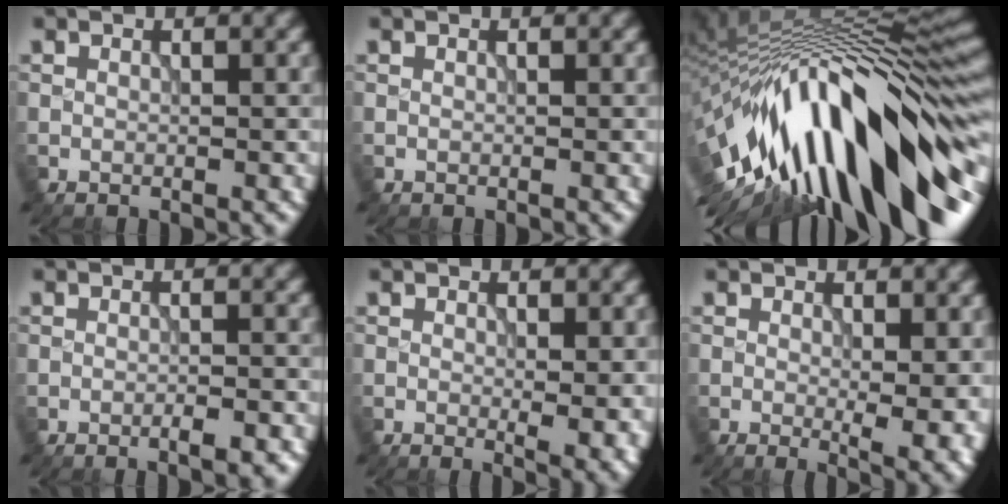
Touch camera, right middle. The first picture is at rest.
{"total": 0.0}
{"total": 17.8, "force": [-4.6, 6.6, 15.9], "torque": [-0.239, 0.013, -0.086]}
{"total": 2.2, "force": [-1.3, 0.4, 1.7], "torque": [-0.022, 0.005, -0.022]}
{"total": 2.9, "force": [0.0, 0.9, 2.7], "torque": [-0.037, -0.011, 0.003]}
{"total": 4.2, "force": [-0.1, 1.4, 4.0], "torque": [-0.052, -0.014, 0.002]}